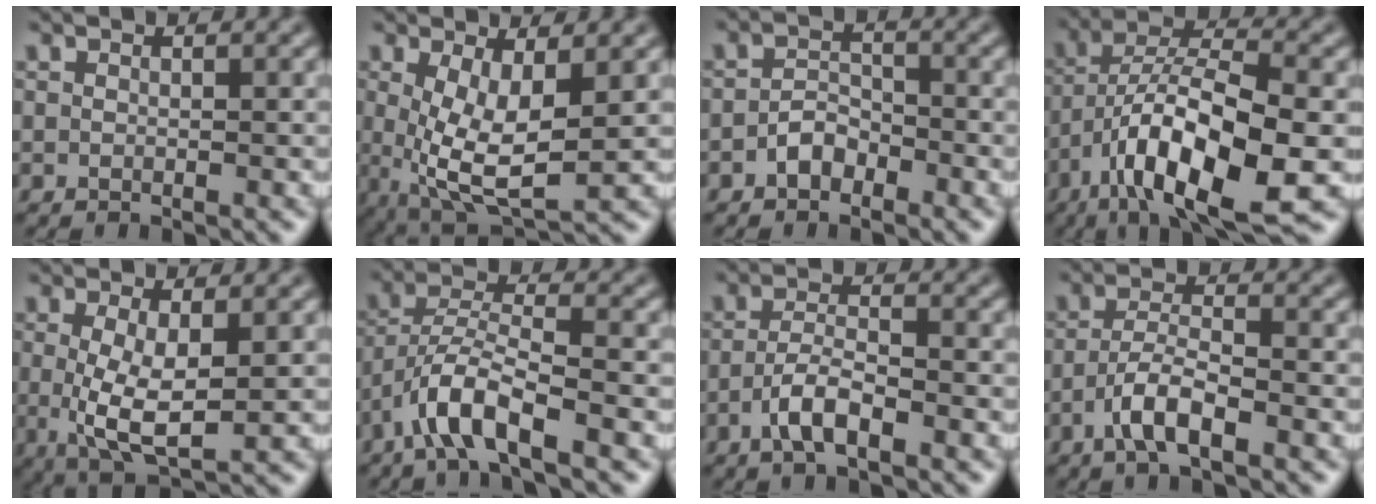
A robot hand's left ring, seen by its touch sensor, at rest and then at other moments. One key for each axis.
{"total": 6.3, "fx": 0.3, "fy": 2.4, "fz": 5.9, "tx": -0.119, "ty": -0.012, "tz": 0.009}
{"total": 2.1, "fx": -1.3, "fy": 1.3, "fz": 1.0, "tx": -0.019, "ty": 0.010, "tz": -0.026}
{"total": 11.3, "fx": -5.0, "fy": 3.5, "fz": 9.6, "tx": -0.161, "ty": 0.006, "tz": -0.087}
{"total": 5.1, "fx": 0.0, "fy": 1.7, "fz": 4.8, "tx": -0.100, "ty": -0.011, "tz": 0.005}
{"total": 5.5, "fx": -3.4, "fy": 1.3, "fz": 4.1, "tx": -0.078, "ty": 0.008, "tz": -0.068}
{"total": 3.3, "fx": -1.8, "fy": 0.9, "fz": 2.6, "tx": -0.056, "ty": 0.006, "tz": -0.041}
{"total": 3.9, "fx": -2.2, "fy": 1.0, "fz": 3.1, "tx": -0.064, "ty": 0.007, "tz": -0.049}